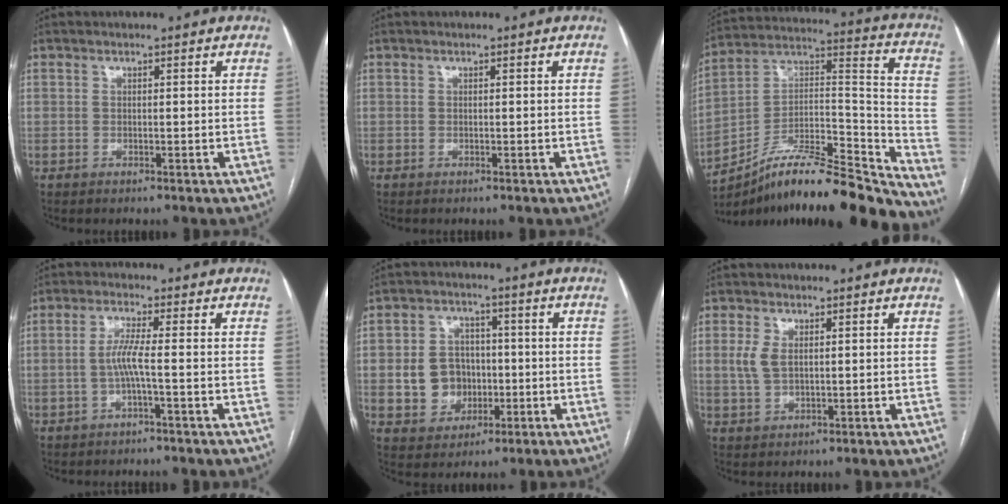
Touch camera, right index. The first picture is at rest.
{"total": 0.0}
{"total": 23.0, "force": [-20.0, 1.6, 11.2], "torque": [-0.150, 0.035, -0.329]}
{"total": 3.6, "force": [-0.8, -0.3, 3.5], "torque": [-0.071, 0.006, -0.015]}
{"total": 7.8, "force": [-0.9, 6.9, 3.4], "torque": [-0.071, 0.020, -0.007]}
{"total": 3.3, "force": [0.7, 1.8, 2.7], "torque": [-0.063, 0.005, 0.020]}